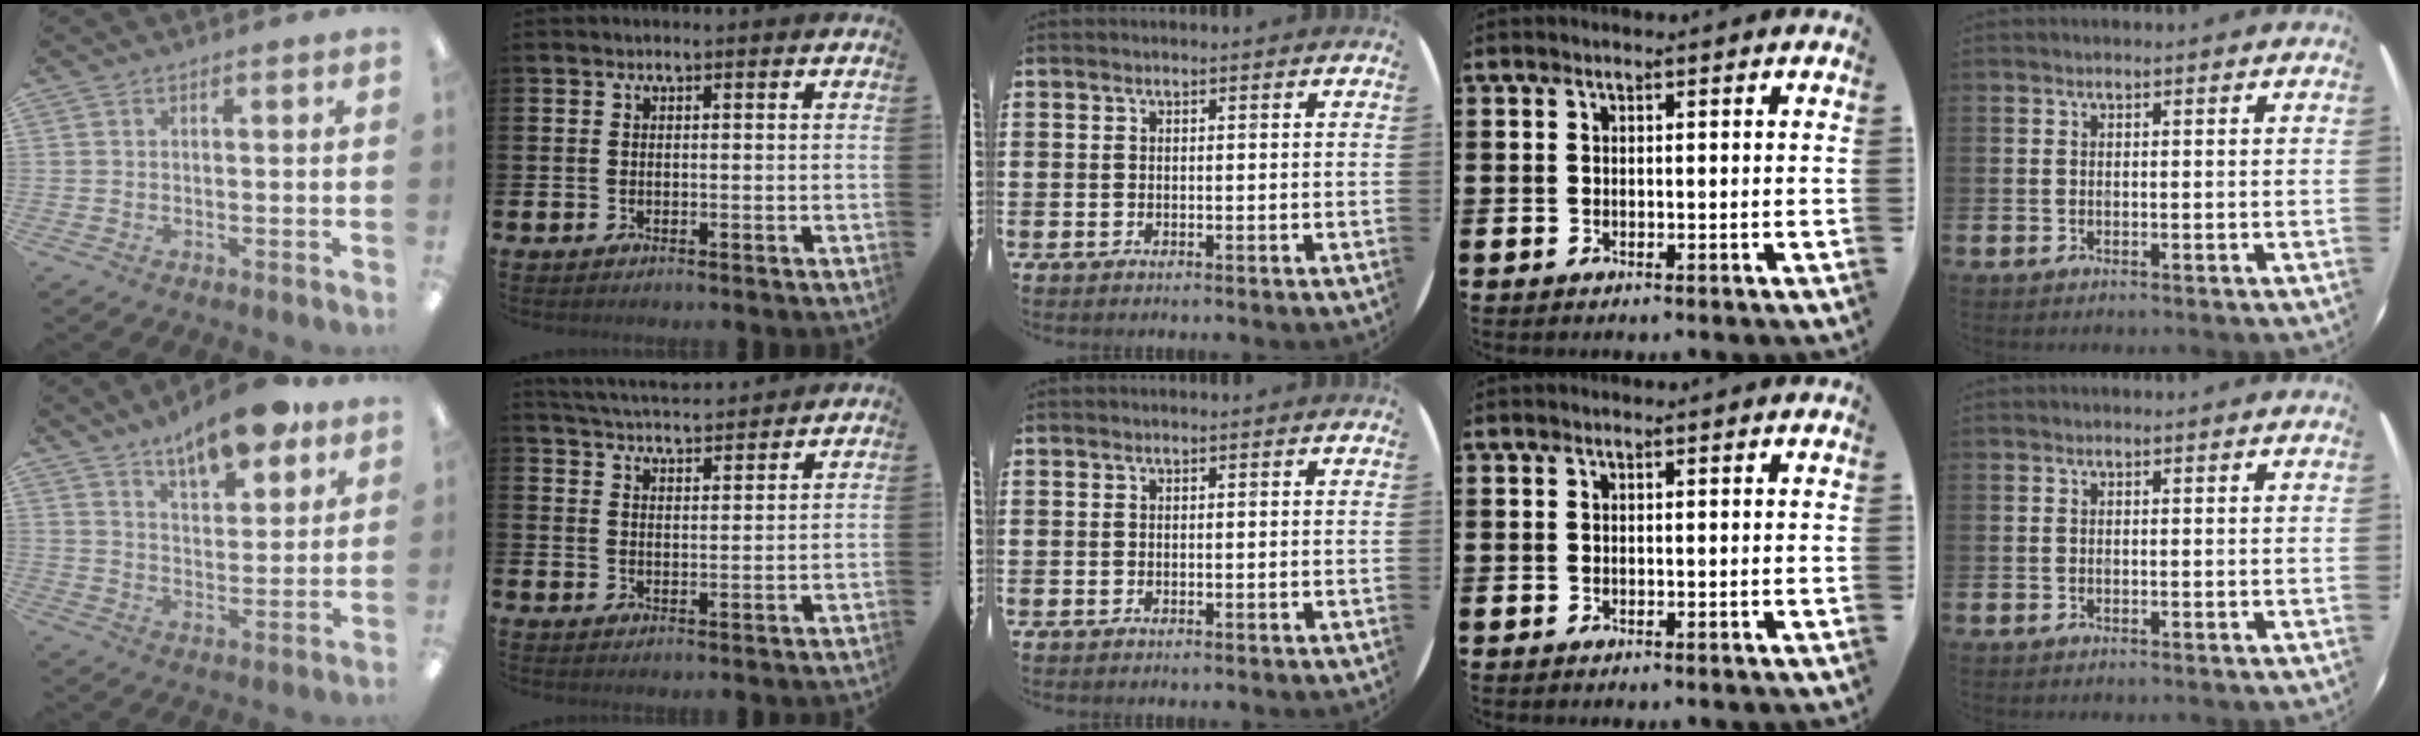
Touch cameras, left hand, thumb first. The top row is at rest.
{"thumb": {"total": 12.6, "force": [9.9, 4.3, 6.6], "torque": [-0.096, -0.051, 0.171]}, "index": {"total": 4.8, "force": [4.8, 0.3, 0.3], "torque": [-0.029, -0.030, 0.086]}}